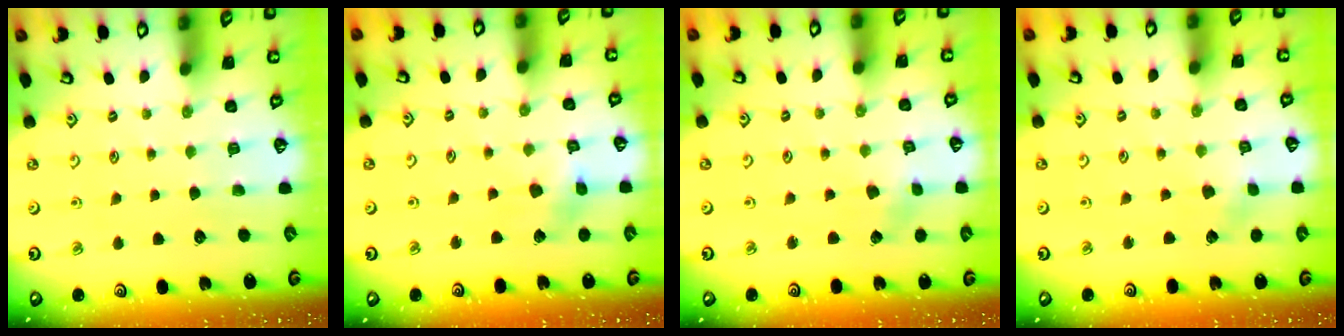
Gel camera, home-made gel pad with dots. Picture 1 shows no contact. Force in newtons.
{"total": 6.4, "press": 6.4, "slide": 0.7}
{"total": 2.0, "press": 1.9, "slide": 0.3}
{"total": 2.8, "press": 2.7, "slide": 0.6}